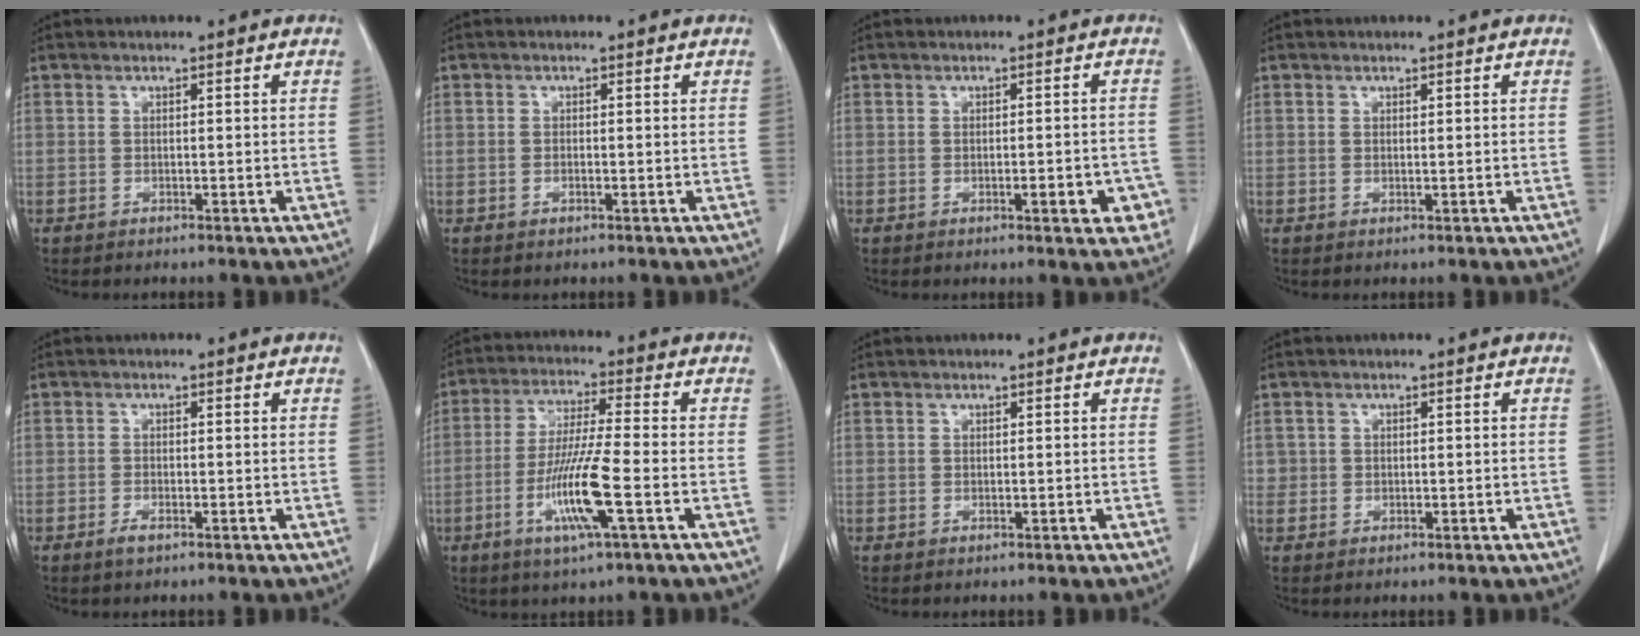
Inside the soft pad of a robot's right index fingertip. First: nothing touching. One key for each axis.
{"total": 0.6, "fx": -0.2, "fy": 0.2, "fz": 0.6, "tx": -0.013, "ty": -0.002, "tz": -0.004}
{"total": 4.6, "fx": -1.7, "fy": 1.3, "fz": 4.1, "tx": -0.047, "ty": 0.002, "tz": -0.017}
{"total": 0.0}
{"total": 1.6, "fx": -0.8, "fy": 0.6, "fz": 1.3, "tx": -0.023, "ty": -0.001, "tz": -0.011}
{"total": 10.9, "fx": -3.5, "fy": -0.1, "fz": 10.4, "tx": -0.206, "ty": -0.015, "tz": -0.070}
{"total": 0.0}
{"total": 1.2, "fx": 0.1, "fy": 1.2, "fz": 0.2, "tx": 0.001, "ty": 0.003, "tz": 0.001}